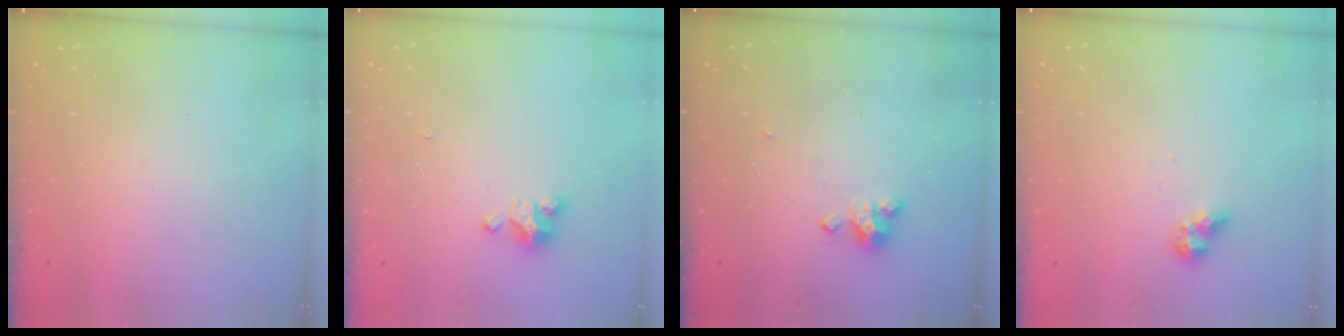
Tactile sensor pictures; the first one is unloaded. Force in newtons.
{"total": 2.9, "press": 2.9, "slide": 0.3}
{"total": 2.6, "press": 2.6, "slide": 0.3}
{"total": 5.0, "press": 5.0, "slide": 0.3}